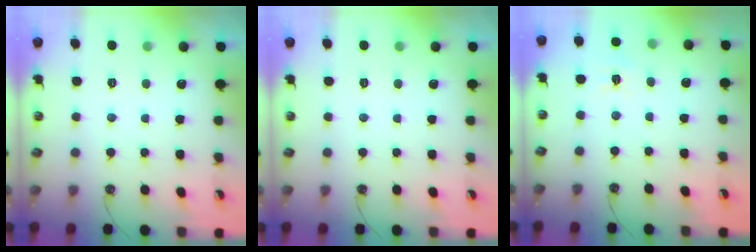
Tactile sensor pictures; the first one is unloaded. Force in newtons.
{"total": 0.0}
{"total": 6.5, "press": 6.4, "slide": 0.7}